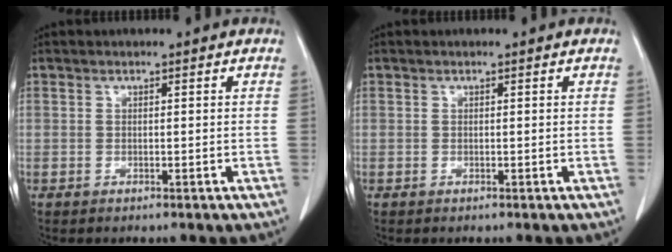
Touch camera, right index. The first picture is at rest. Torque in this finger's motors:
{"motor_torque": [0.11, 0.07, 0.01, 0.01]}